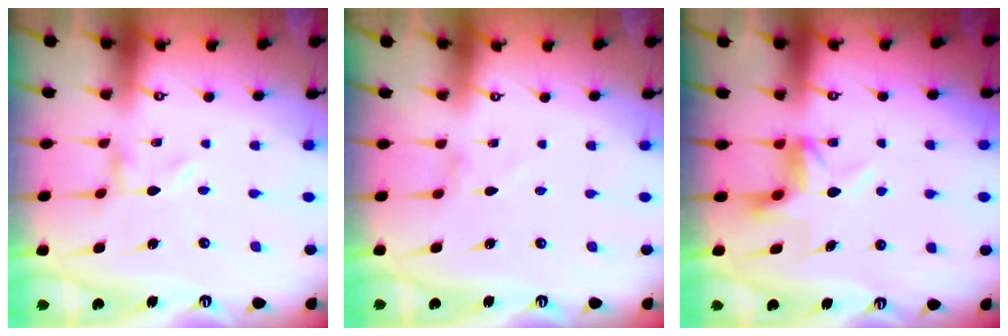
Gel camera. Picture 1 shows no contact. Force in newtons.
{"total": 0.0}
{"total": 4.8, "press": 4.8, "slide": 0.3}